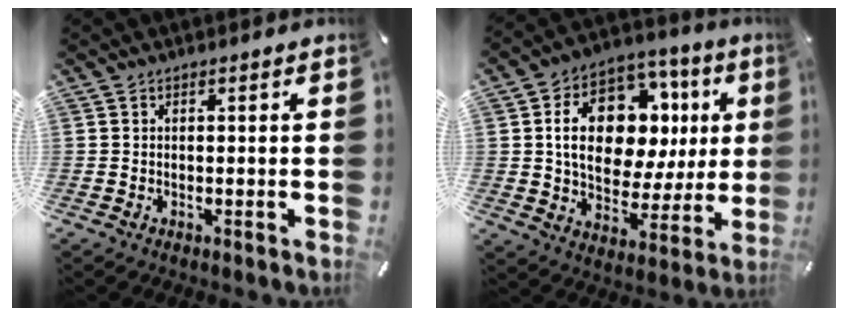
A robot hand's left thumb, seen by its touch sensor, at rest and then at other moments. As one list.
[{"total": 17.8, "force": [4.9, 12.6, 11.7], "torque": [-0.186, -0.011, 0.094]}]